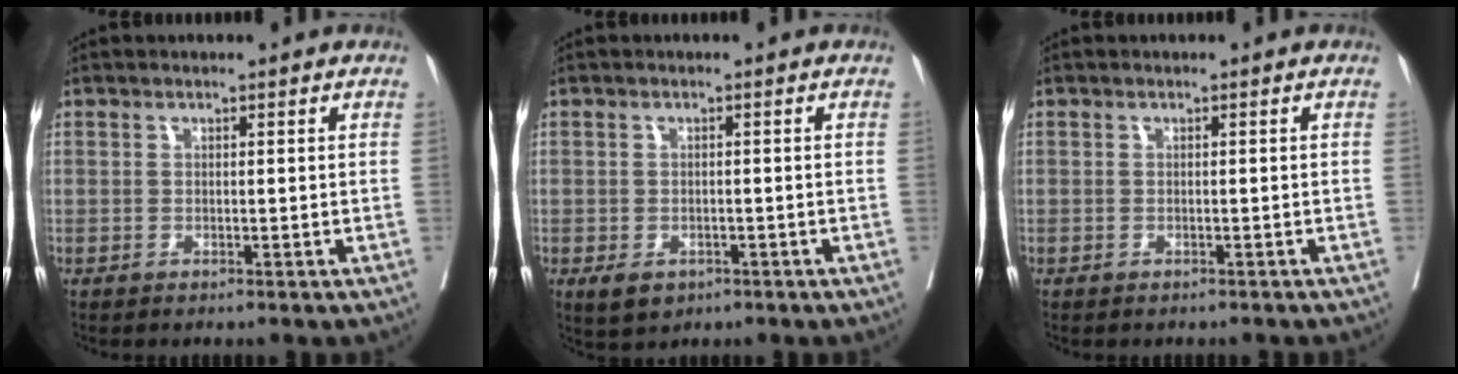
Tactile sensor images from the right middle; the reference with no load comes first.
{"total": 3.3, "force": [-1.8, 2.2, 1.7], "torque": [-0.027, -0.003, -0.020]}
{"total": 1.4, "force": [-1.3, 0.4, 0.3], "torque": [-0.008, -0.002, -0.020]}